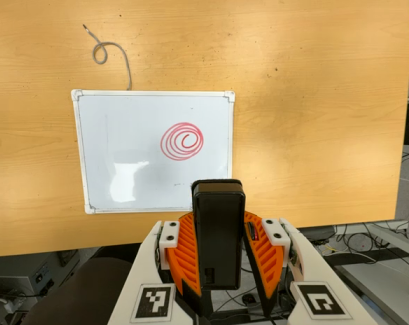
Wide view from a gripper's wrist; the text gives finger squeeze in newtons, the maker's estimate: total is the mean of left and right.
{"total": 8.0, "left": 6.3, "right": 9.7}